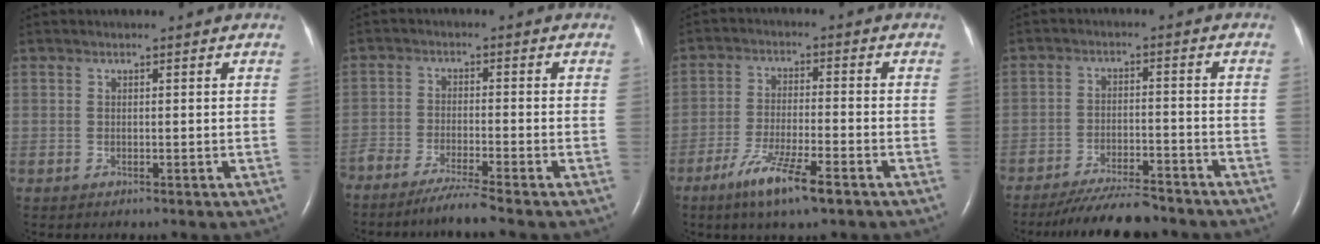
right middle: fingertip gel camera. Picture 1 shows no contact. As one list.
[{"total": 5.6, "force": [-4.8, -1.0, 2.8], "torque": [-0.045, -0.018, -0.088]}, {"total": 8.3, "force": [-5.1, 0.8, 6.5], "torque": [-0.126, -0.015, -0.091]}, {"total": 10.2, "force": [-9.2, 1.4, 4.0], "torque": [-0.062, -0.013, -0.148]}]